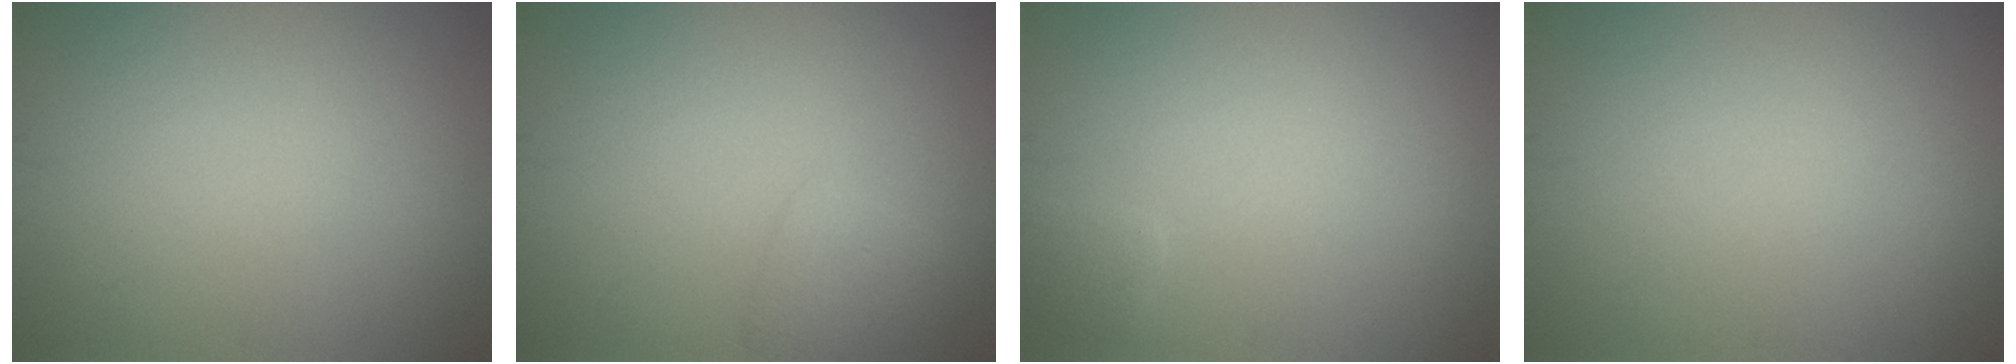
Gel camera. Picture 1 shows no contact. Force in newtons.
{"total": 1.7, "press": 1.7, "slide": 0.2}
{"total": 0.8, "press": 0.8, "slide": 0.1}
{"total": 0.0}